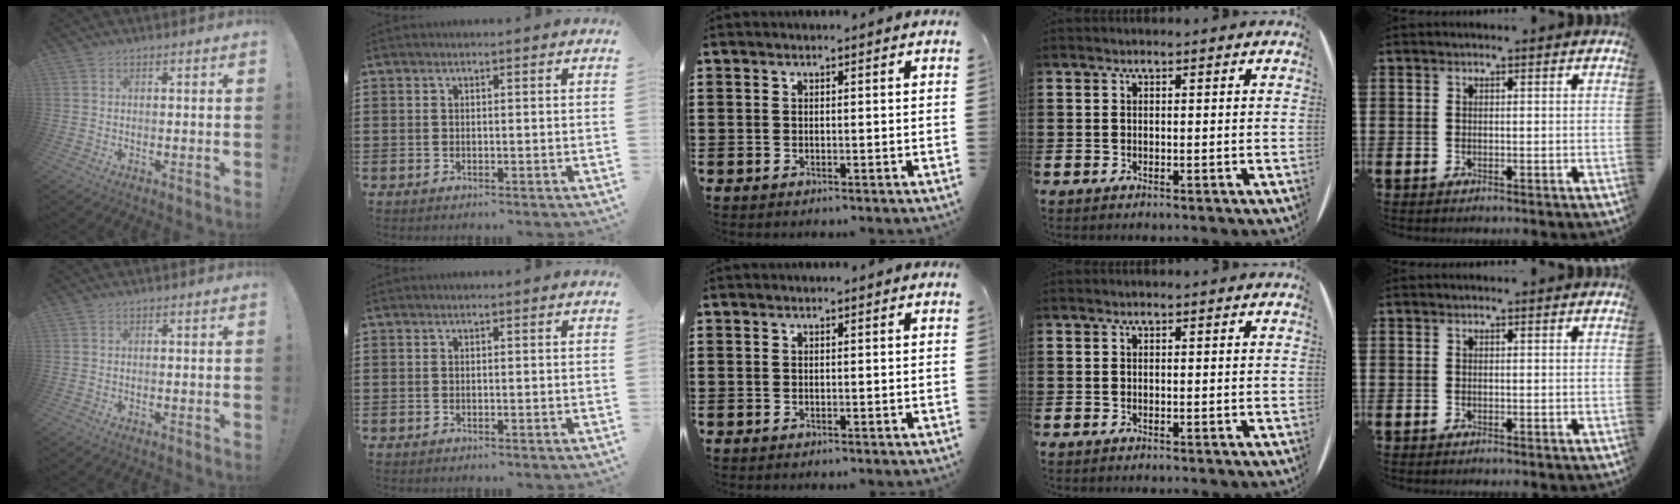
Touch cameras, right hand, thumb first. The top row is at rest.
{}